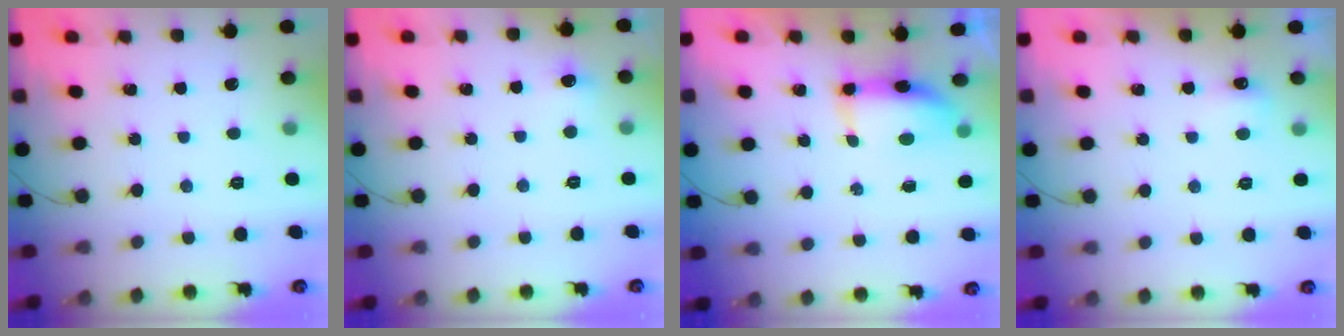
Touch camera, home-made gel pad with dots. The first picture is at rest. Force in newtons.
{"total": 4.0, "press": 3.6, "slide": 1.7}
{"total": 12.8, "press": 8.6, "slide": 9.5}
{"total": 3.7, "press": 3.6, "slide": 0.7}